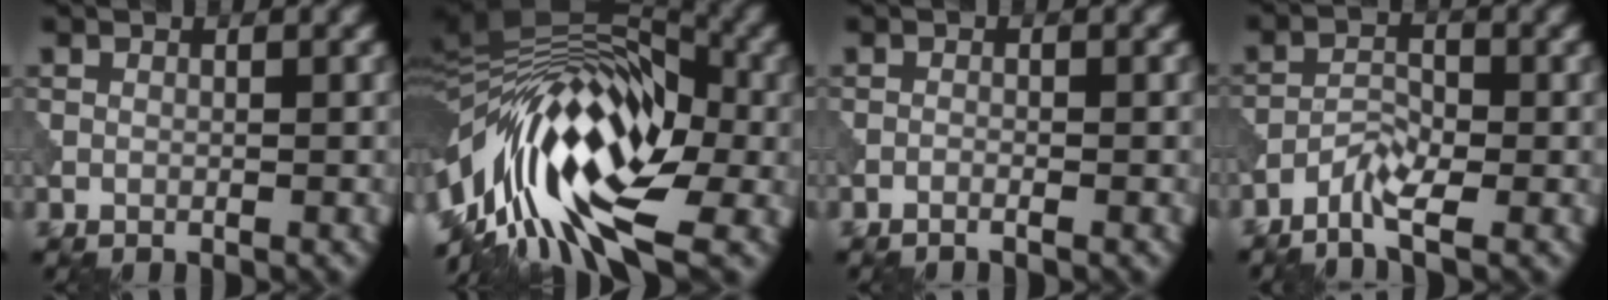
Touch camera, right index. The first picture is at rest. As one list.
[{"total": 15.6, "force": [-4.9, 7.1, 12.9], "torque": [-0.218, 0.031, -0.107]}, {"total": 0.6, "force": [-0.5, 0.0, 0.4], "torque": [-0.006, 0.000, -0.011]}, {"total": 2.8, "force": [-2.1, 0.6, 1.7], "torque": [-0.034, 0.004, -0.047]}]